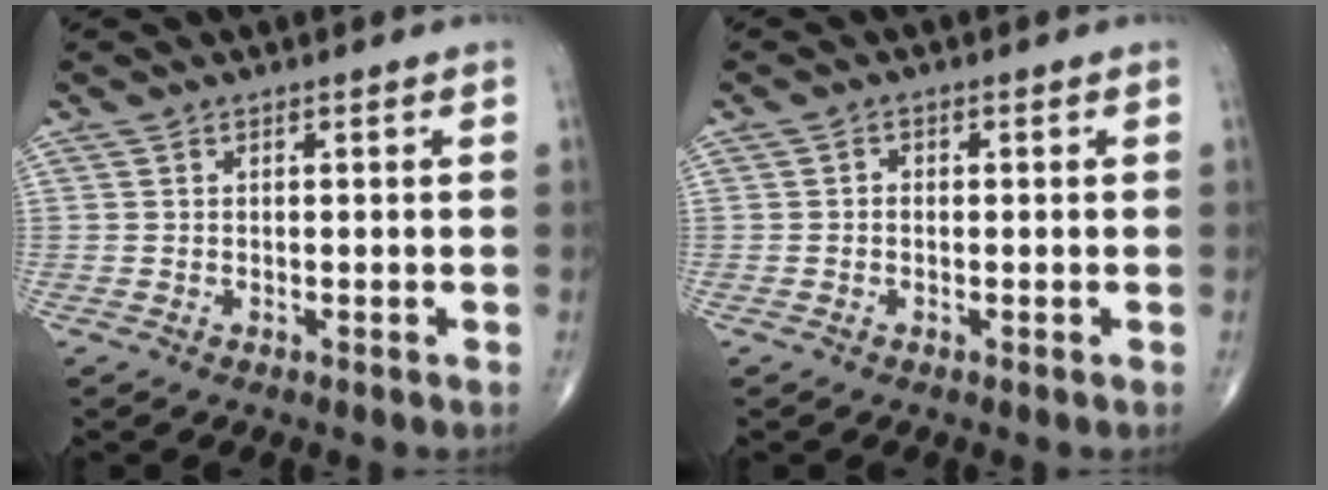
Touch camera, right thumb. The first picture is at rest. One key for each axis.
{"total": 0.9, "fx": -0.1, "fy": 0.7, "fz": 0.6, "tx": -0.006, "ty": 0.002, "tz": -0.005}